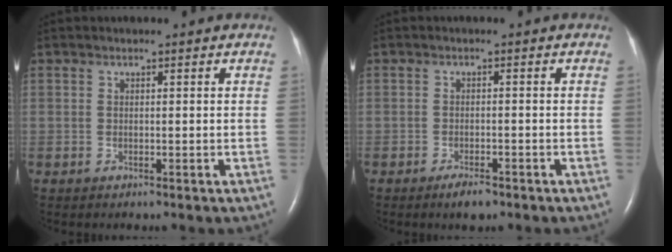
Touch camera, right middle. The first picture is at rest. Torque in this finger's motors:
{"motor_torque": [0.30, -0.13, -0.01, 0.00]}